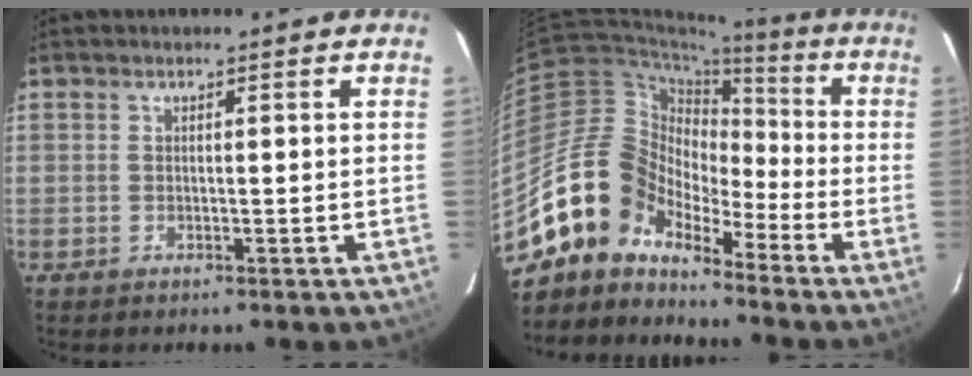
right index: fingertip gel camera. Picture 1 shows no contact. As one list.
[{"total": 12.7, "force": [-9.9, 7.3, 3.0], "torque": [-0.060, 0.033, -0.202]}]